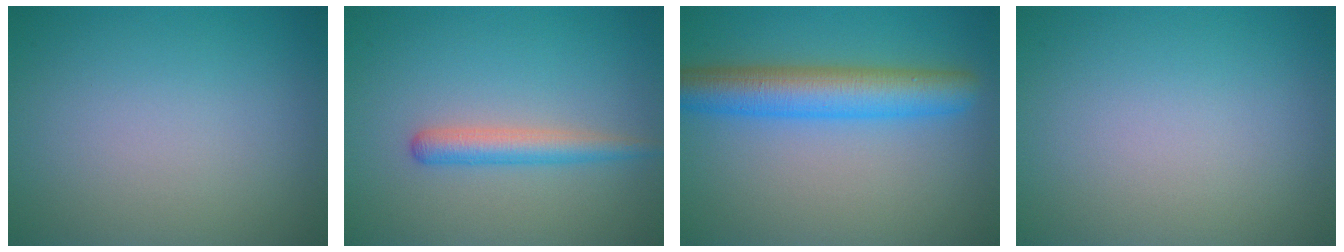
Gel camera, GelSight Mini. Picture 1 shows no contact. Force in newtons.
{"total": 2.5, "press": 2.5, "slide": 0.1}
{"total": 6.3, "press": 6.3, "slide": 0.2}
{"total": 0.0}